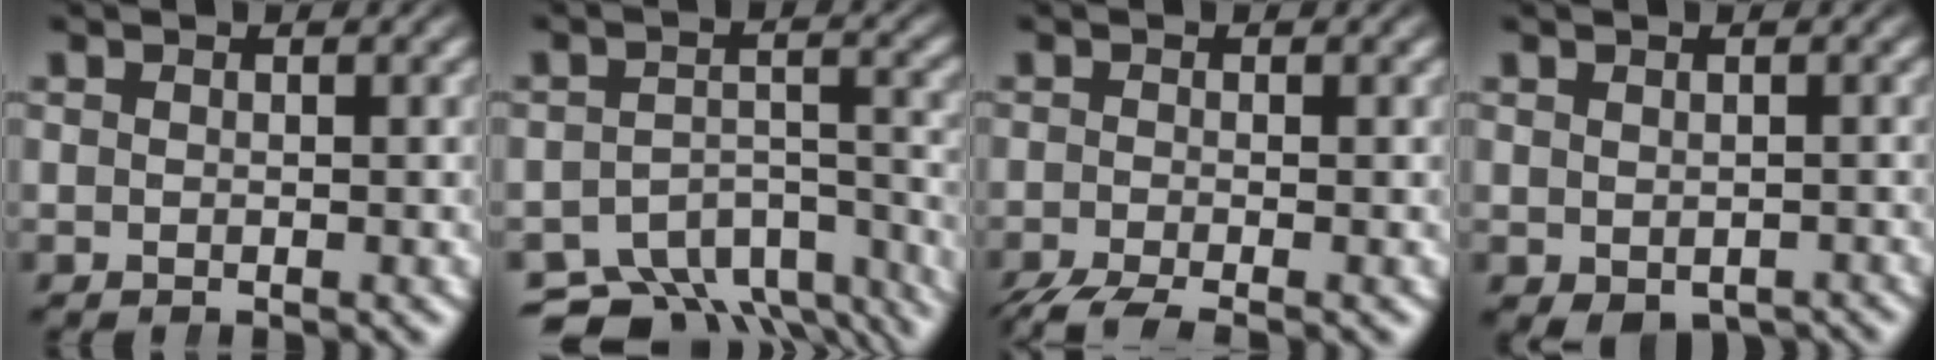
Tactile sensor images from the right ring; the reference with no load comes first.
{"total": 9.7, "force": [-7.6, 4.9, 3.8], "torque": [-0.046, -0.017, -0.126]}
{"total": 4.2, "force": [-3.2, 1.7, 2.1], "torque": [-0.040, -0.022, -0.045]}
{"total": 2.6, "force": [-1.6, 1.6, 1.2], "torque": [-0.014, -0.021, -0.013]}